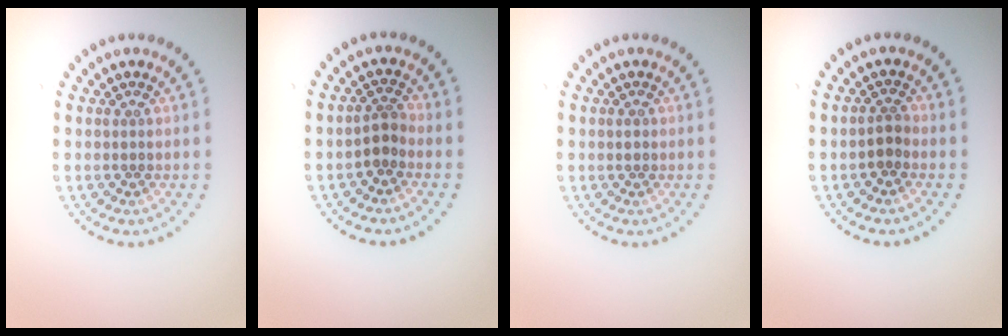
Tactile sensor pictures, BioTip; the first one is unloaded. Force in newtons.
{"total": 1.7, "press": 1.3, "slide": 1.0}
{"total": 0.7, "press": 0.7, "slide": 0.1}
{"total": 1.3, "press": 1.1, "slide": 0.7}